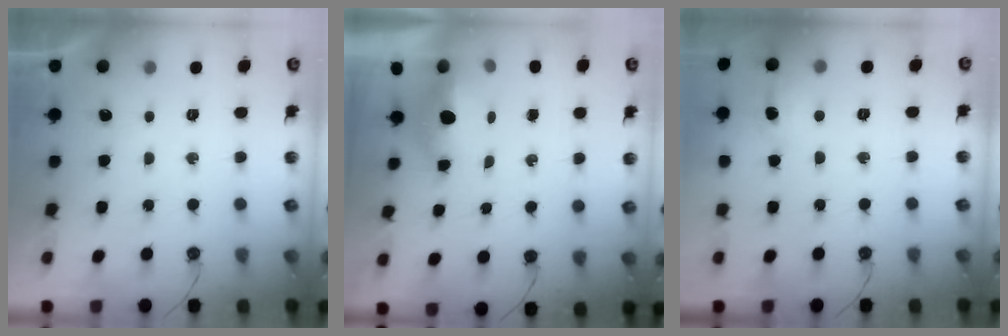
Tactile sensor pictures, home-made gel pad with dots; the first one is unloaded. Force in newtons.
{"total": 7.7, "press": 5.5, "slide": 5.4}
{"total": 8.7, "press": 8.7, "slide": 0.2}